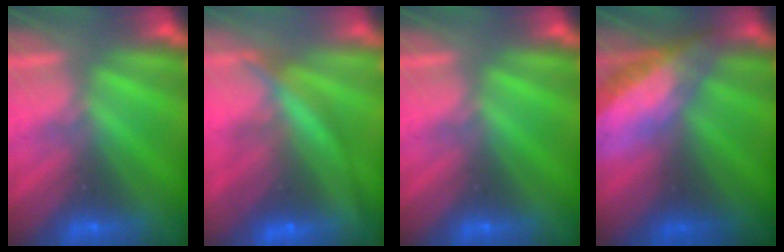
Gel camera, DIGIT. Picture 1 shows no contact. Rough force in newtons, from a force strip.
{"total": 7.6}
{"total": 0.0}
{"total": 8.7}